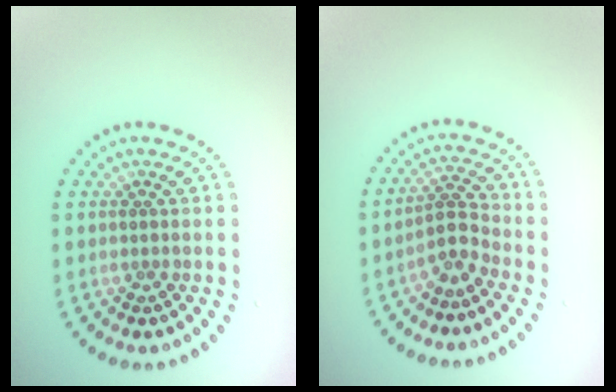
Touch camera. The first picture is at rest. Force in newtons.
{"total": 2.5, "press": 1.8, "slide": 1.7}